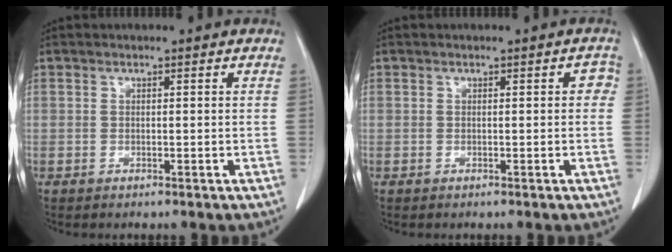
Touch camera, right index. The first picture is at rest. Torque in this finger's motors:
{"motor_torque": [0.10, 0.07, 0.00, 0.00]}